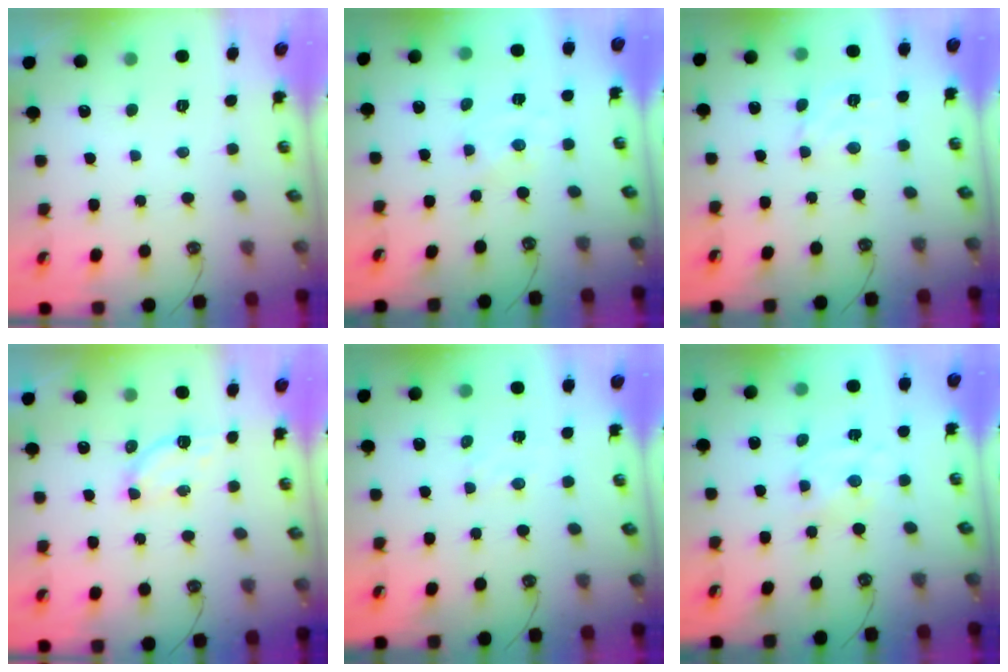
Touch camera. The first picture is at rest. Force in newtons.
{"total": 0.0}
{"total": 3.0, "press": 3.0, "slide": 0.3}
{"total": 4.0, "press": 3.9, "slide": 0.6}
{"total": 2.9, "press": 2.9, "slide": 0.5}
{"total": 1.0, "press": 1.0, "slide": 0.2}